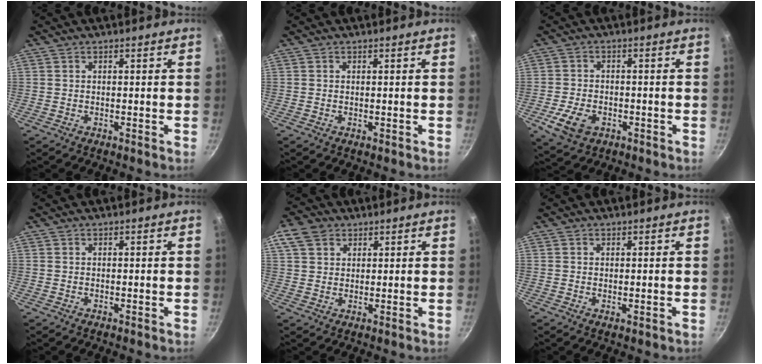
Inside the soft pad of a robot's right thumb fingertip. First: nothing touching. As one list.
[{"total": 0.0}, {"total": 7.2, "force": [-2.8, 4.7, 4.7], "torque": [-0.086, 0.010, -0.045]}, {"total": 0.0}, {"total": 6.2, "force": [3.0, 4.5, 2.9], "torque": [-0.041, 0.000, 0.050]}, {"total": 0.5, "force": [0.0, 0.2, 0.5], "torque": [-0.007, -0.004, -0.001]}]